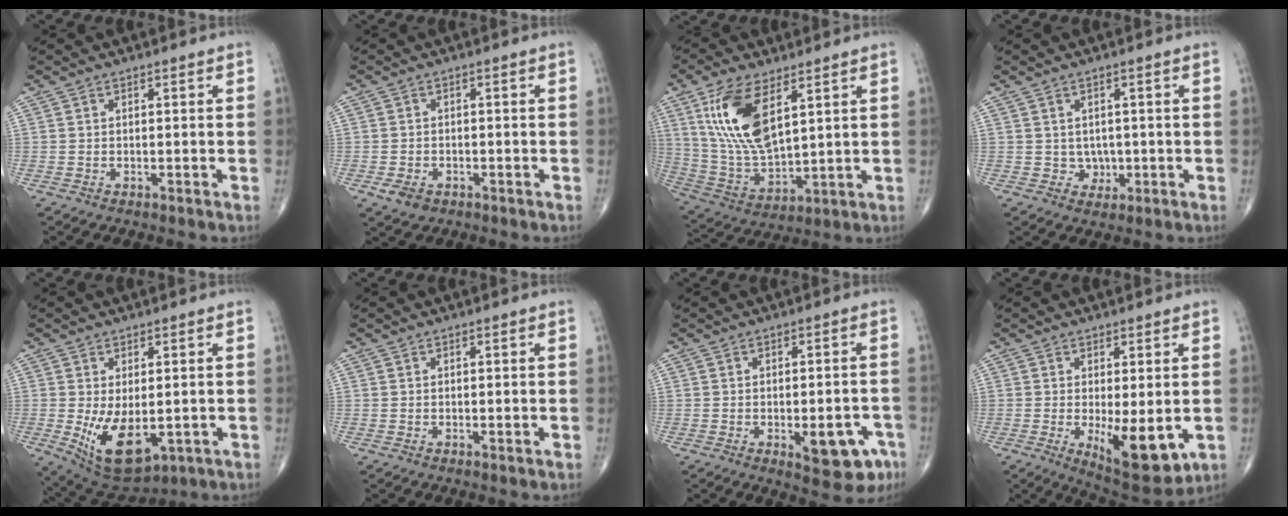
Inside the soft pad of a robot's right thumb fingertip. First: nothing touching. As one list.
[{"total": 3.1, "force": [-1.5, 2.1, 1.7], "torque": [-0.027, 0.001, -0.022]}, {"total": 15.7, "force": [6.6, 7.0, 12.5], "torque": [-0.240, -0.025, 0.138]}, {"total": 2.5, "force": [-0.1, 2.3, 1.2], "torque": [-0.003, 0.002, 0.003]}, {"total": 10.8, "force": [-1.9, 5.7, 8.9], "torque": [-0.141, -0.016, -0.010]}, {"total": 0.0}, {"total": 9.1, "force": [-3.7, 3.9, 7.4], "torque": [-0.066, 0.013, -0.037]}, {"total": 10.5, "force": [-2.0, 3.9, 9.6], "torque": [-0.129, -0.027, -0.018]}]